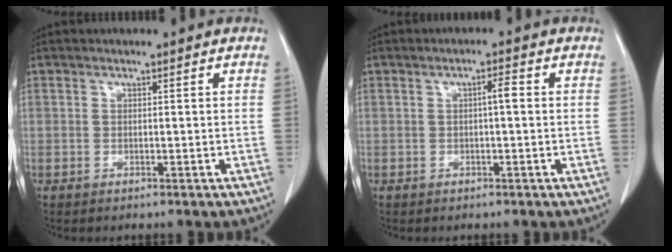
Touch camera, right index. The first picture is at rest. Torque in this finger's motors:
{"motor_torque": [0.22, -0.03, 0.08, 0.01]}